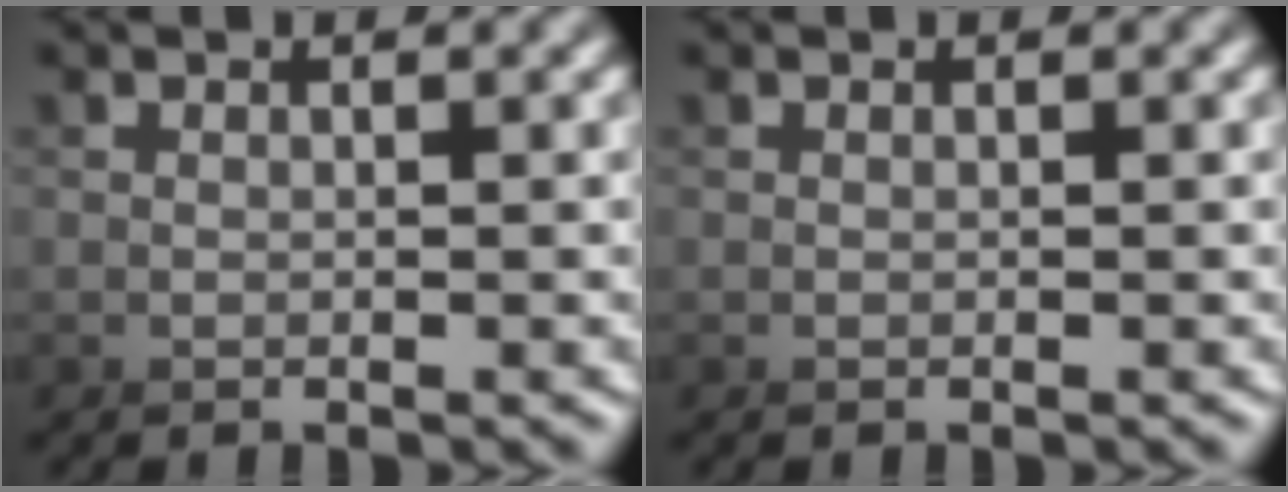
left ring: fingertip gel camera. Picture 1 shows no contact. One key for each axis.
{"total": 0.0}